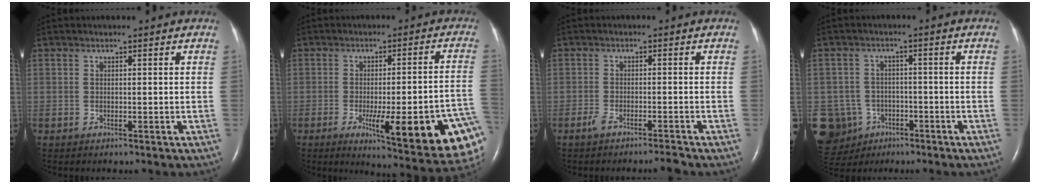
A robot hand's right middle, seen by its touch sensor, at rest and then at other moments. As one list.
[{"total": 20.2, "force": [-7.9, 2.6, 18.4], "torque": [-0.143, -0.012, -0.094]}, {"total": 2.6, "force": [-2.2, 0.1, 1.3], "torque": [-0.033, -0.005, -0.042]}, {"total": 11.5, "force": [-5.1, 9.9, 2.6], "torque": [-0.087, 0.016, -0.068]}]